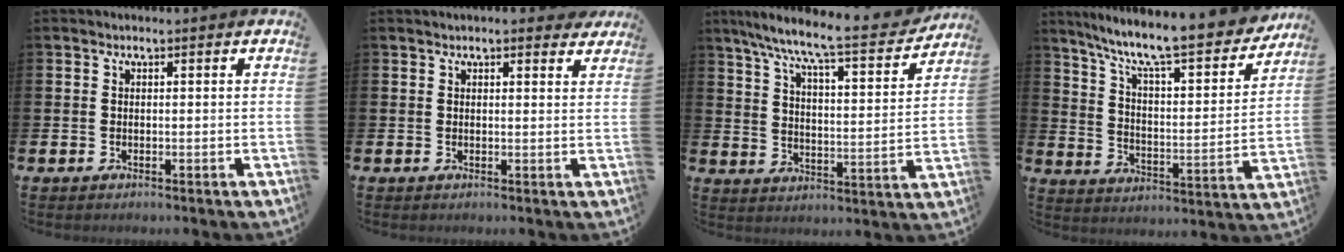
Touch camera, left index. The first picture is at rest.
{"total": 1.8, "force": [1.8, 0.2, 0.2], "torque": [-0.004, -0.004, 0.032]}
{"total": 8.8, "force": [8.0, 0.6, 3.8], "torque": [-0.099, -0.057, 0.129]}
{"total": 10.3, "force": [9.1, 1.5, 4.6], "torque": [-0.112, -0.070, 0.148]}